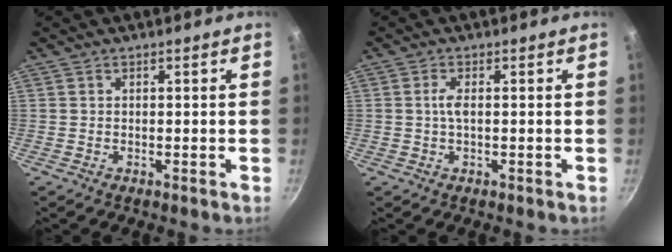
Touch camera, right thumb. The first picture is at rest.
{"total": 3.3, "force": [0.2, 1.1, 3.0], "torque": [-0.073, 0.005, 0.003]}